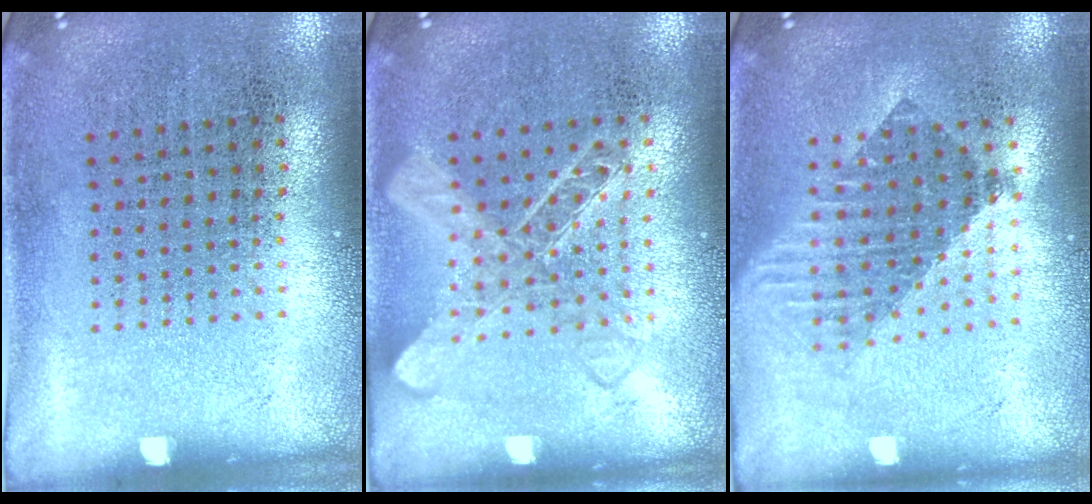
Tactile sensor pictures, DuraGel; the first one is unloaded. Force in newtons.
{"total": 1.6, "press": 1.6, "slide": 0.4}
{"total": 1.6, "press": 1.4, "slide": 0.9}